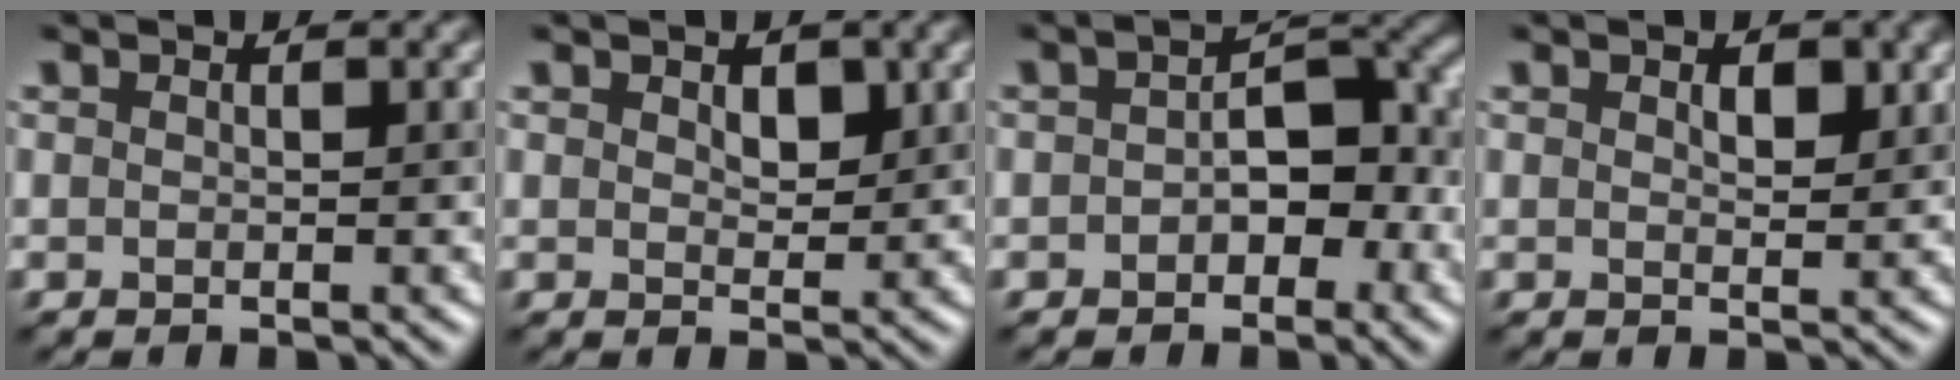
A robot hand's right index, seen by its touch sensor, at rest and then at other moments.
{"total": 1.5, "force": [0.9, 0.9, 0.8], "torque": [-0.012, 0.002, 0.018]}
{"total": 4.5, "force": [-0.7, 2.7, 3.5], "torque": [-0.038, 0.014, -0.016]}
{"total": 1.4, "force": [0.9, 0.6, 0.9], "torque": [-0.013, 0.002, 0.019]}